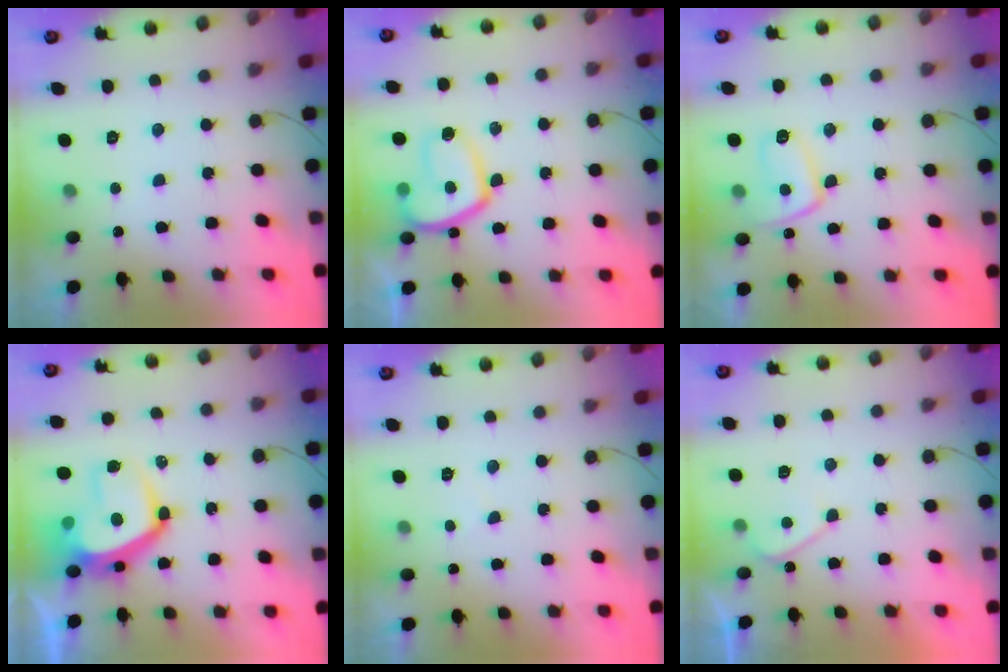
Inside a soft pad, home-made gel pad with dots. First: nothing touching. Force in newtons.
{"total": 13.8, "press": 13.8, "slide": 1.5}
{"total": 11.3, "press": 11.3, "slide": 0.8}
{"total": 12.5, "press": 12.4, "slide": 1.6}
{"total": 1.5, "press": 1.5, "slide": 0.4}
{"total": 2.9, "press": 2.9, "slide": 0.4}